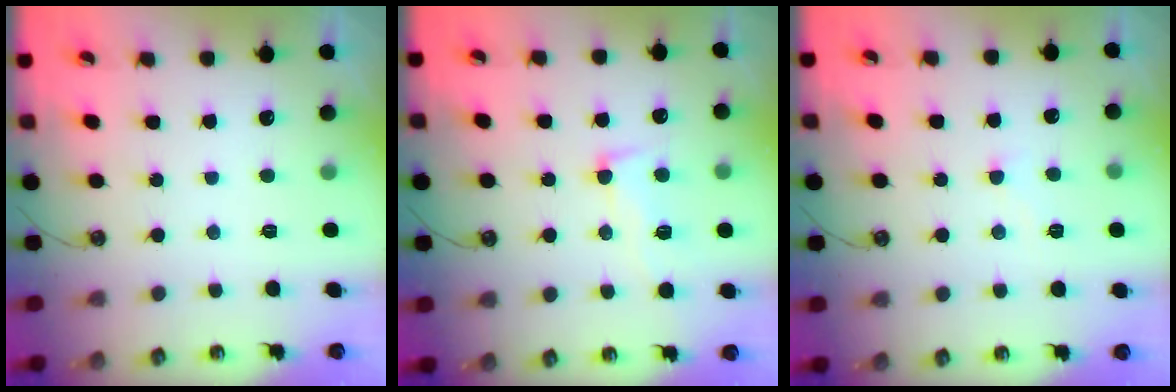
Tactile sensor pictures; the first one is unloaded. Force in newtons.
{"total": 6.2, "press": 6.1, "slide": 1.4}
{"total": 5.0, "press": 4.9, "slide": 0.3}